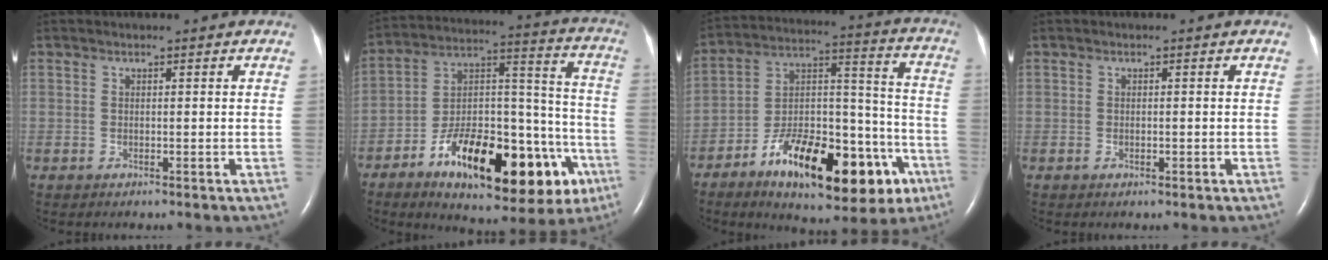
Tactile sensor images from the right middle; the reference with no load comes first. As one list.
[{"total": 27.4, "force": [-13.6, 10.3, 21.4], "torque": [-0.275, 0.029, -0.196]}, {"total": 24.4, "force": [-12.9, 9.3, 18.5], "torque": [-0.253, 0.029, -0.189]}, {"total": 0.5, "force": [-0.2, 0.2, 0.4], "torque": [-0.013, -0.002, -0.002]}]